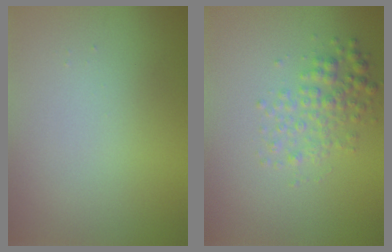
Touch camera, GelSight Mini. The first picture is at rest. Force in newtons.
{"total": 2.6, "press": 2.6, "slide": 0.1}